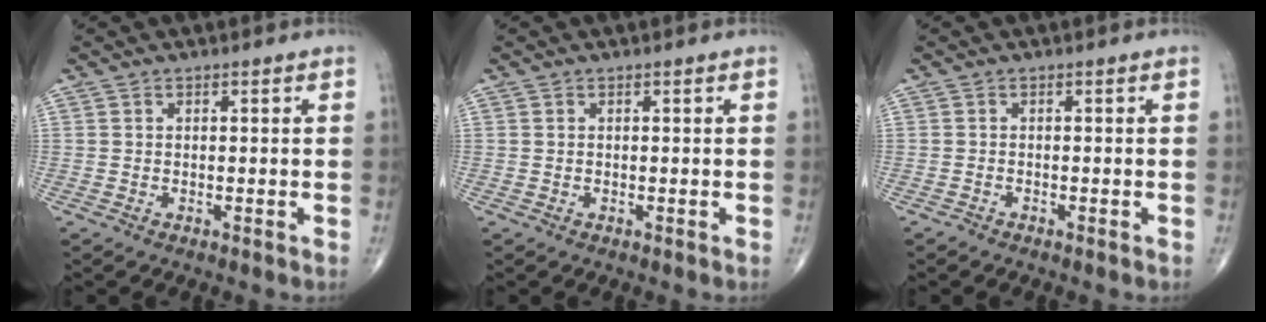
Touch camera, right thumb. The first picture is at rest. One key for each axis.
{"total": 0.0}
{"total": 0.6, "fx": -0.5, "fy": 0.2, "fz": 0.1, "tx": -0.009, "ty": -0.002, "tz": -0.014}